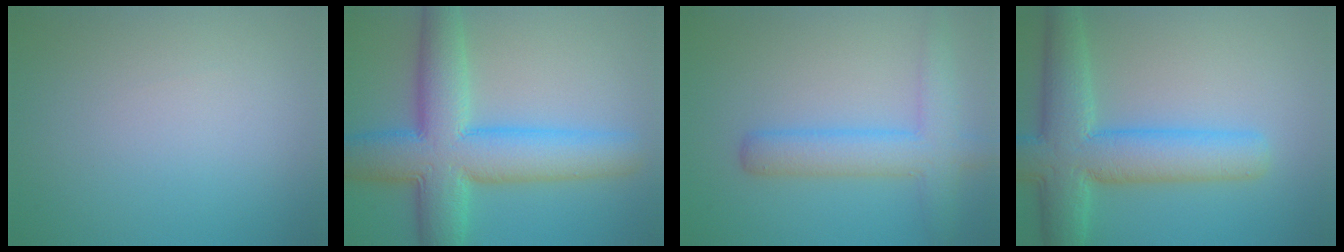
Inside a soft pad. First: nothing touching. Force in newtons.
{"total": 10.3, "press": 10.3, "slide": 0.4}
{"total": 4.6, "press": 4.6, "slide": 0.2}
{"total": 8.2, "press": 8.2, "slide": 0.6}